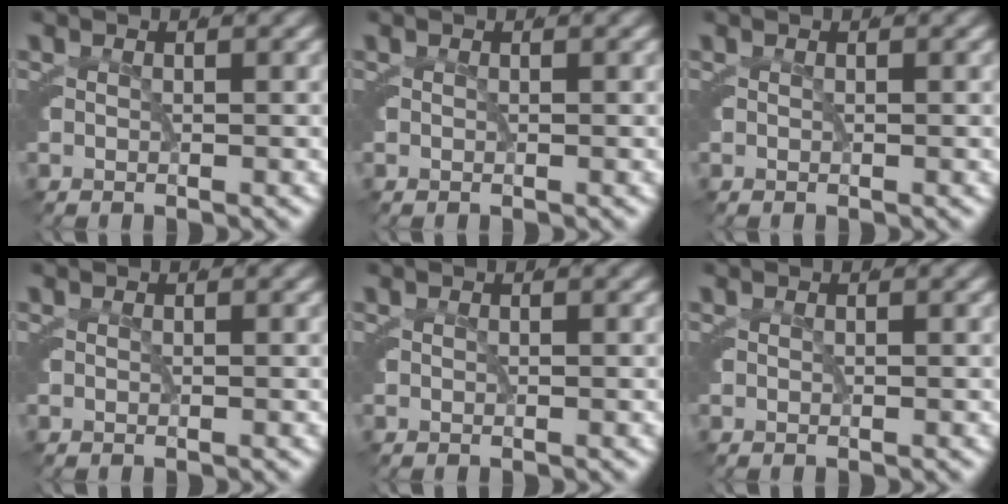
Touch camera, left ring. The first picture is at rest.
{"total": 0.0}
{"total": 0.0}
{"total": 0.0}
{"total": 0.0}
{"total": 0.0}